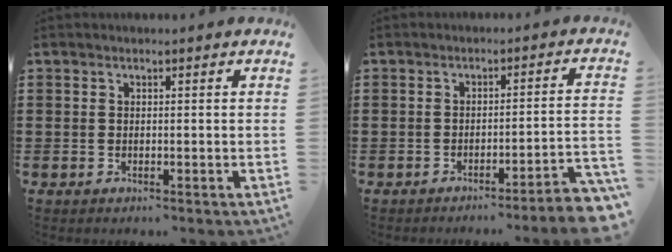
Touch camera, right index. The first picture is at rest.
{"total": 3.6, "force": [-3.1, -0.5, 1.8], "torque": [-0.032, -0.016, -0.063]}